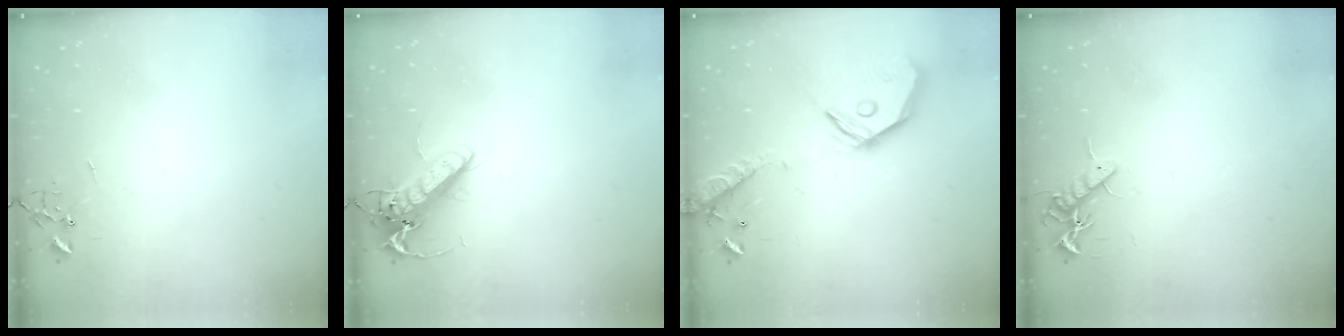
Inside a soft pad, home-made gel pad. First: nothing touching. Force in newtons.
{"total": 13.5, "press": 13.2, "slide": 2.7}
{"total": 18.4, "press": 18.2, "slide": 3.1}
{"total": 8.1, "press": 8.1, "slide": 0.8}